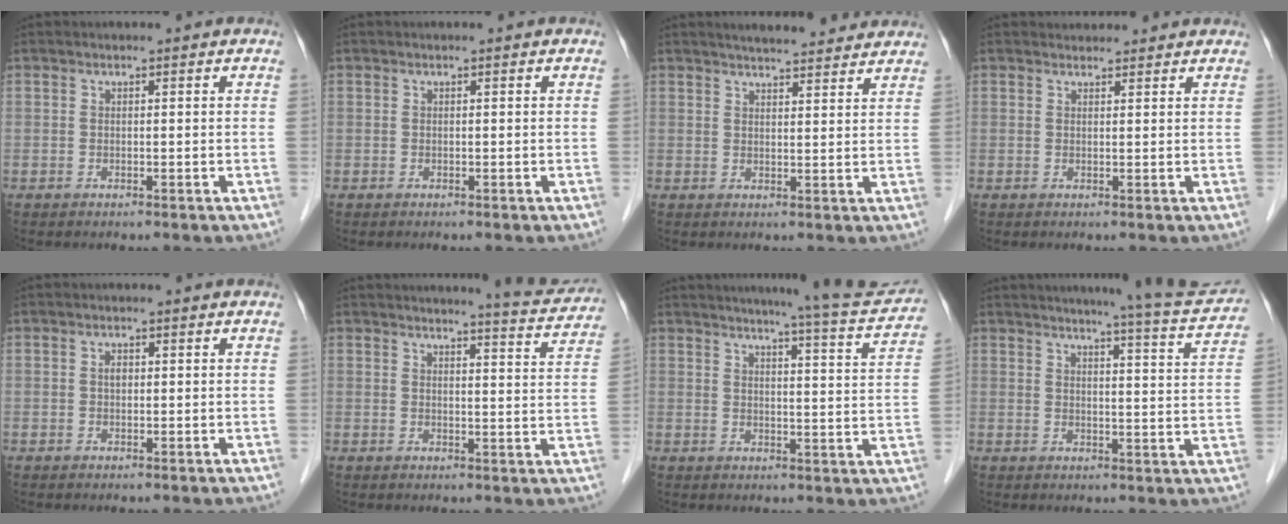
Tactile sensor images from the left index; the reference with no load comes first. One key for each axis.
{"total": 0.0}
{"total": 9.8, "fx": 8.9, "fy": 1.6, "fz": 3.8, "tx": -0.049, "ty": 0.010, "tz": 0.106}
{"total": 2.4, "fx": 2.3, "fy": 0.7, "fz": 0.1, "tx": -0.006, "ty": 0.013, "tz": 0.028}
{"total": 1.0, "fx": 0.1, "fy": 0.7, "fz": 0.8, "tx": -0.015, "ty": 0.003, "tz": 0.002}
{"total": 7.6, "fx": 7.5, "fy": -0.1, "fz": 1.3, "tx": -0.022, "ty": -0.026, "tz": 0.076}
{"total": 13.3, "fx": 12.5, "fy": -0.5, "fz": 4.5, "tx": -0.061, "ty": -0.040, "tz": 0.142}
{"total": 12.6, "fx": 11.8, "fy": -0.7, "fz": 4.2, "tx": -0.056, "ty": -0.043, "tz": 0.130}